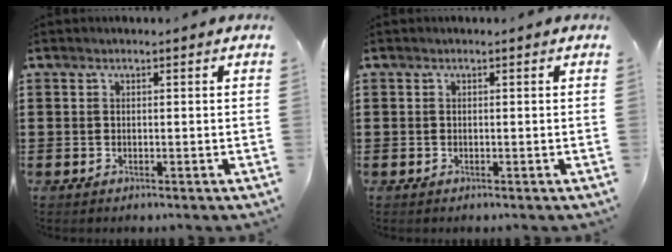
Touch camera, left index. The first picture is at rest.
{"total": 0.0}